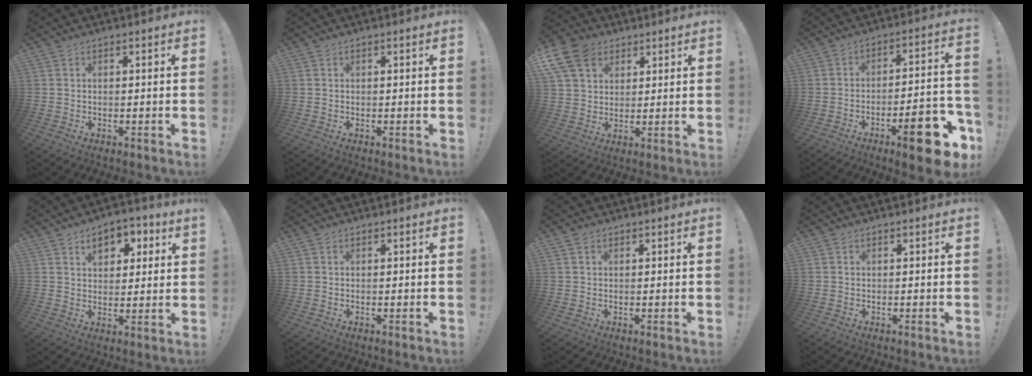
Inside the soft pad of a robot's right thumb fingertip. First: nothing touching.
{"total": 0.0}
{"total": 12.4, "force": [6.0, 9.2, 5.7], "torque": [-0.113, -0.031, 0.120]}
{"total": 15.3, "force": [-9.0, 4.0, 11.7], "torque": [-0.139, 0.058, -0.136]}
{"total": 8.4, "force": [4.5, 5.0, 5.1], "torque": [-0.063, -0.015, 0.077]}
{"total": 0.0}
{"total": 1.0, "force": [0.6, 0.8, 0.3], "torque": [-0.002, 0.000, 0.011]}
{"total": 0.0}